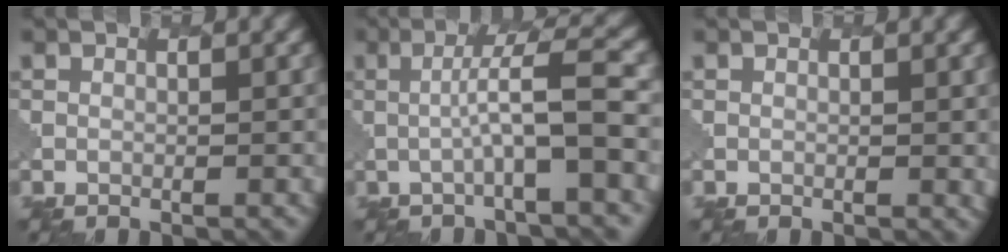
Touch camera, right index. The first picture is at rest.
{"total": 5.7, "force": [-0.3, 0.8, 5.7], "torque": [-0.086, 0.016, -0.014]}
{"total": 0.9, "force": [0.3, 0.5, 0.7], "torque": [-0.006, -0.004, 0.009]}